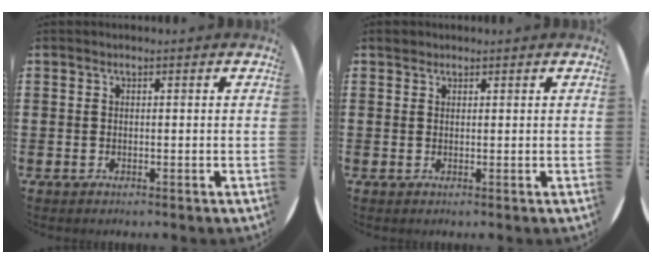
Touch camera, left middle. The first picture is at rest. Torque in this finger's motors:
{"motor_torque": [0.22, -0.17, 0.00, 0.00]}